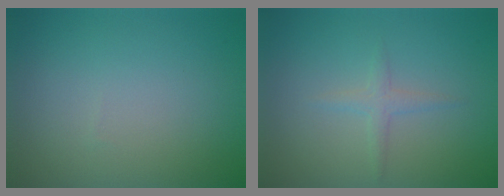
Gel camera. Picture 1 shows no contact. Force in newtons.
{"total": 1.3, "press": 1.3, "slide": 0.0}